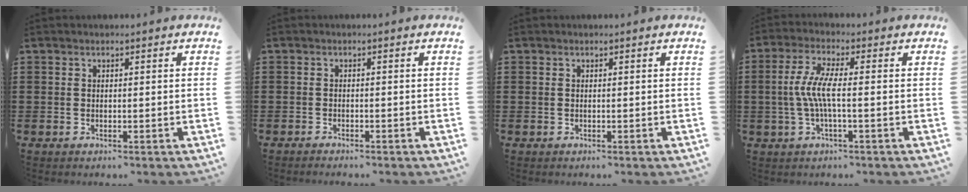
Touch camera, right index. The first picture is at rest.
{"total": 0.8, "force": [-0.8, 0.1, 0.0], "torque": [-0.001, 0.004, -0.016]}
{"total": 0.0}
{"total": 5.9, "force": [-0.7, 0.9, 5.7], "torque": [-0.141, -0.013, -0.028]}